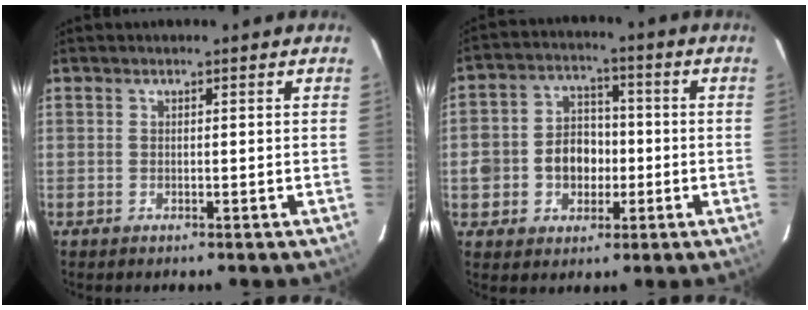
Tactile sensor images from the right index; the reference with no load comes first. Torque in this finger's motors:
{"motor_torque": [0.30, 0.06, 0.52, 0.05]}